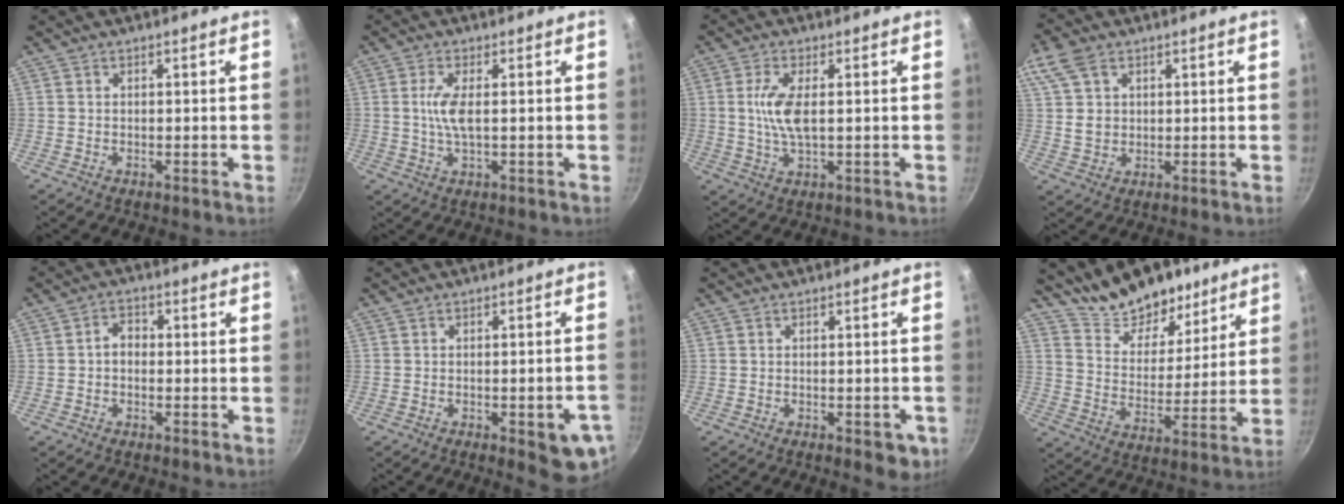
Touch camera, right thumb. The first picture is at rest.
{"total": 5.0, "force": [0.2, 1.4, 4.8], "torque": [-0.109, 0.001, 0.003]}
{"total": 6.8, "force": [0.6, 2.3, 6.3], "torque": [-0.136, -0.001, 0.010]}
{"total": 8.0, "force": [3.5, 5.6, 4.6], "torque": [-0.075, -0.003, 0.063]}
{"total": 2.9, "force": [-0.5, 2.2, 1.9], "torque": [-0.020, 0.013, -0.016]}
{"total": 8.6, "force": [-3.0, 2.7, 7.6], "torque": [-0.071, 0.008, -0.032]}
{"total": 4.5, "force": [-1.7, 2.1, 3.6], "torque": [-0.030, 0.004, -0.018]}
{"total": 15.0, "force": [11.5, 7.2, 6.3], "torque": [-0.052, -0.080, 0.188]}